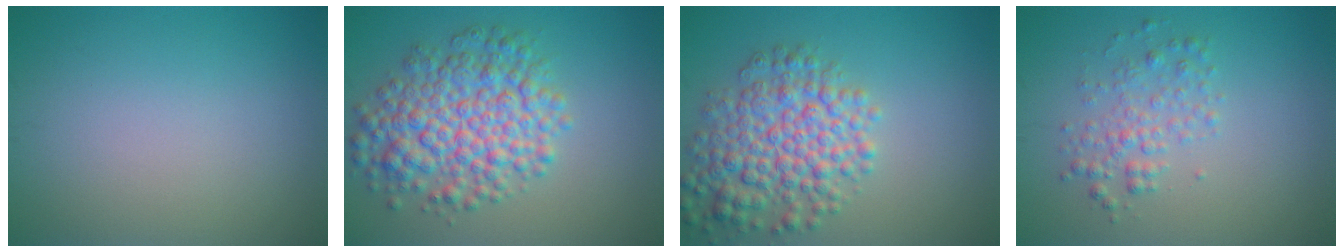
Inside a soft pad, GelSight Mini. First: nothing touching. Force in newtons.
{"total": 7.4, "press": 7.4, "slide": 0.2}
{"total": 6.4, "press": 6.4, "slide": 0.2}
{"total": 2.4, "press": 2.4, "slide": 0.1}